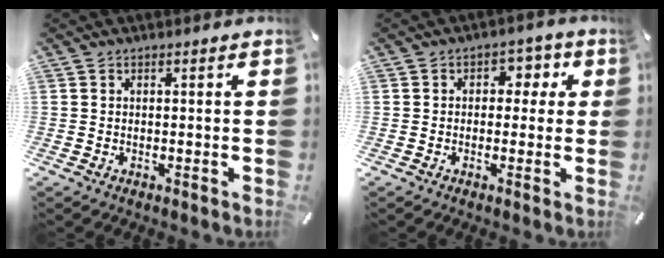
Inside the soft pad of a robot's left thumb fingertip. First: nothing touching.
{"total": 4.1, "force": [-0.1, 3.3, 2.4], "torque": [-0.019, 0.003, -0.012]}